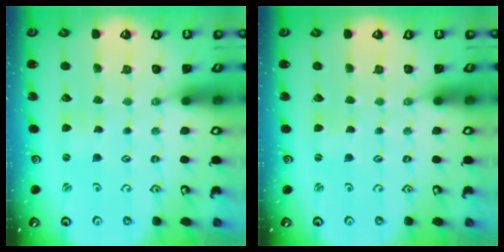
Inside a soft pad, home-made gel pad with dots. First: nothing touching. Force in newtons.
{"total": 0.0}